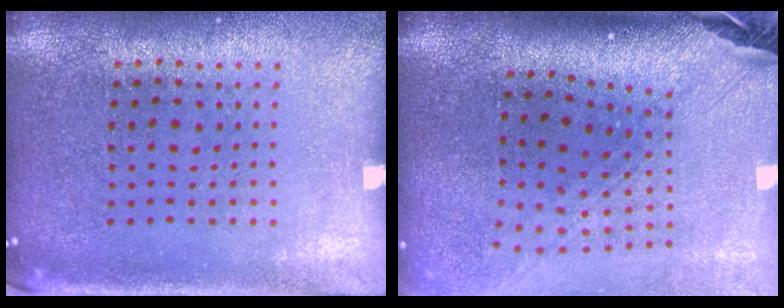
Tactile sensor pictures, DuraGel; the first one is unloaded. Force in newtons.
{"total": 3.0, "press": 2.1, "slide": 2.1}